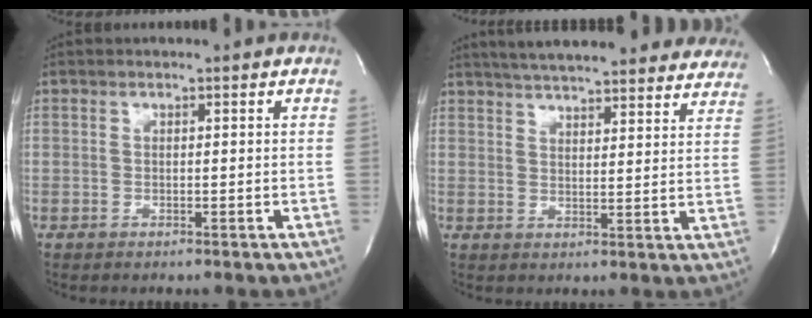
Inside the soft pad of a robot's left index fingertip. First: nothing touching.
{"total": 26.7, "force": [24.1, 5.1, 10.4], "torque": [-0.169, -0.024, 0.292]}